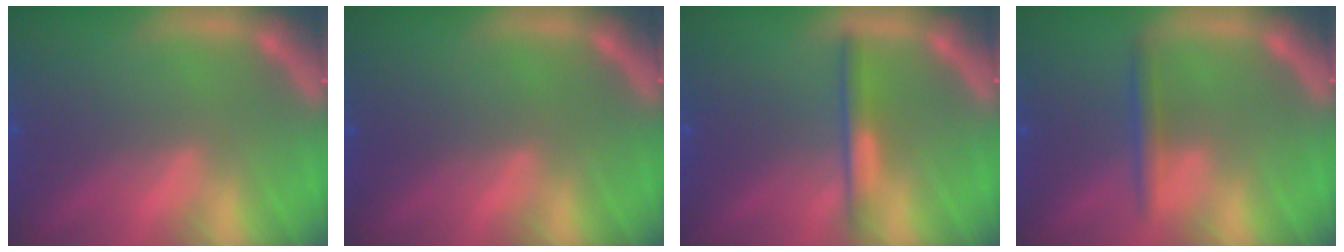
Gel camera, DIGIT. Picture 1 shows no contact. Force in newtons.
{"total": 0.0}
{"total": 2.4}
{"total": 1.9}